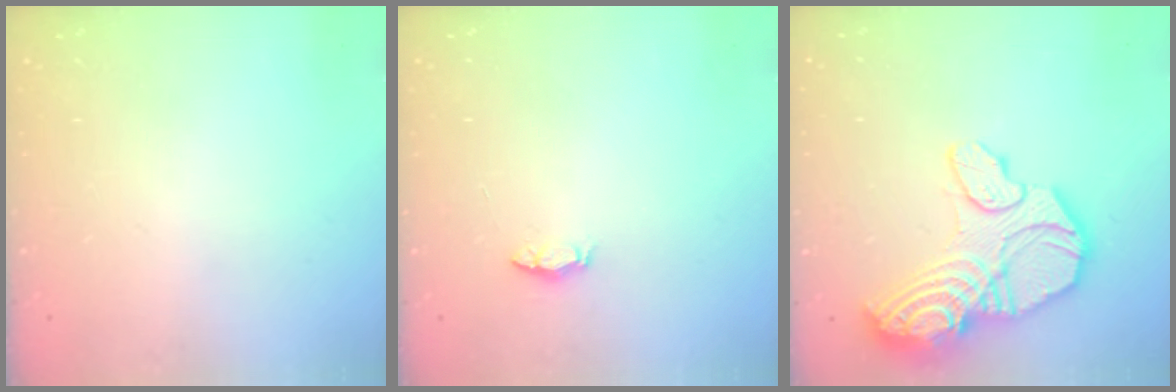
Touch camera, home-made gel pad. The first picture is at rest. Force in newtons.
{"total": 3.6, "press": 3.5, "slide": 0.3}
{"total": 22.7, "press": 22.6, "slide": 2.2}